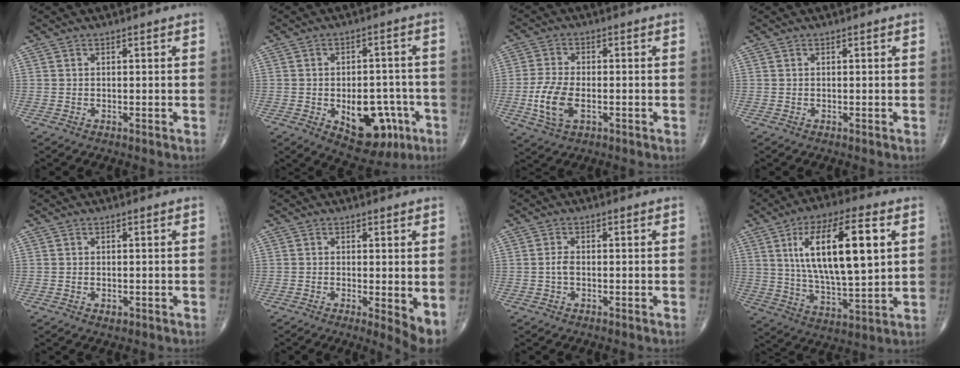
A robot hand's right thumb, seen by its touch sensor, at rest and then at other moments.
{"total": 13.6, "force": [-4.8, 8.0, 10.0], "torque": [-0.101, 0.028, -0.052]}
{"total": 8.1, "force": [-2.0, 4.3, 6.5], "torque": [-0.143, 0.001, -0.038]}
{"total": 0.0}
{"total": 1.0, "force": [-0.3, 0.7, 0.7], "torque": [-0.009, -0.001, -0.002]}
{"total": 4.9, "force": [-0.3, 1.3, 4.7], "torque": [-0.070, -0.014, -0.007]}
{"total": 1.6, "force": [-0.3, 0.8, 1.3], "torque": [-0.026, 0.002, -0.008]}
{"total": 20.2, "force": [5.5, 7.0, 18.1], "torque": [-0.302, -0.011, 0.098]}